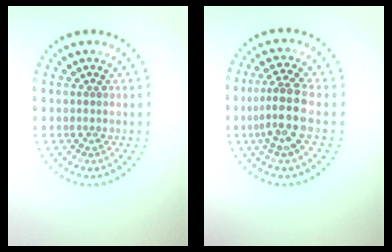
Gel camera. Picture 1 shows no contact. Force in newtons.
{"total": 4.0, "press": 3.5, "slide": 1.9}